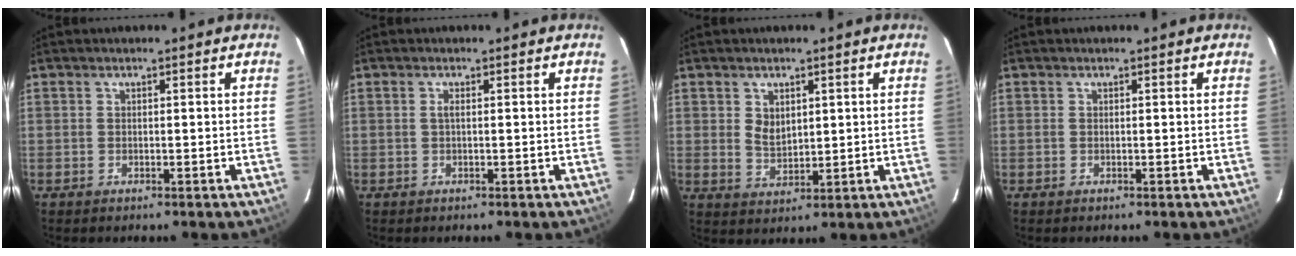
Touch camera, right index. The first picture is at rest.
{"total": 0.7, "force": [0.0, -0.1, 0.7], "torque": [-0.013, 0.002, -0.002]}
{"total": 4.3, "force": [1.2, 3.0, 2.7], "torque": [-0.047, 0.000, 0.028]}
{"total": 0.0}